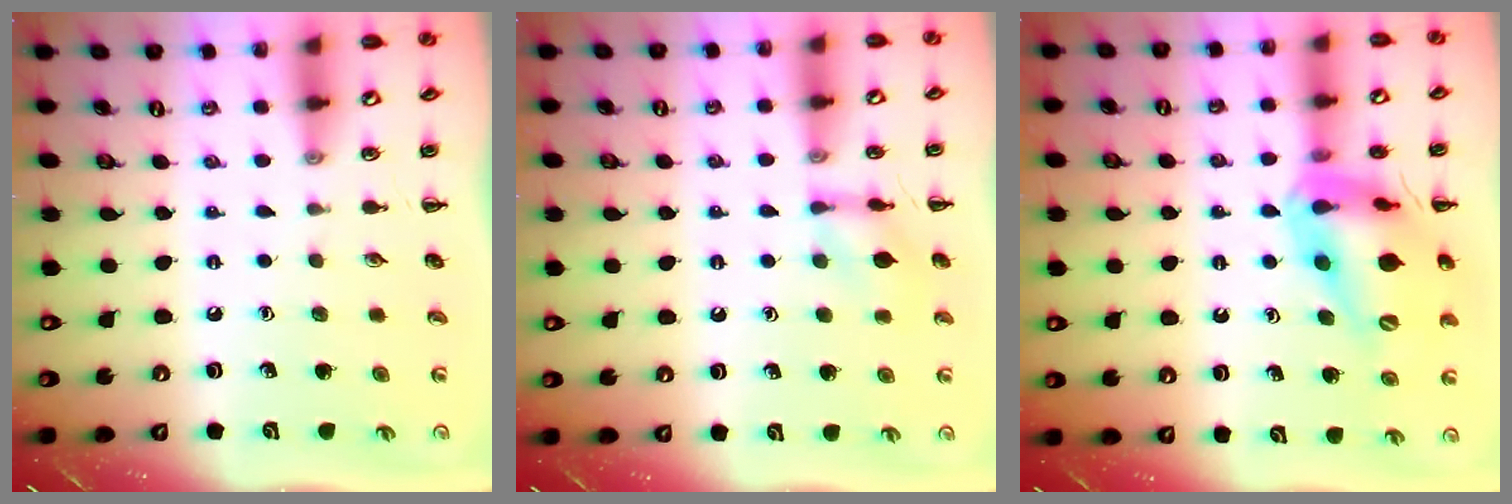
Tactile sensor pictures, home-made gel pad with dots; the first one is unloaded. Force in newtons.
{"total": 8.4, "press": 8.4, "slide": 0.3}
{"total": 20.0, "press": 19.8, "slide": 2.7}